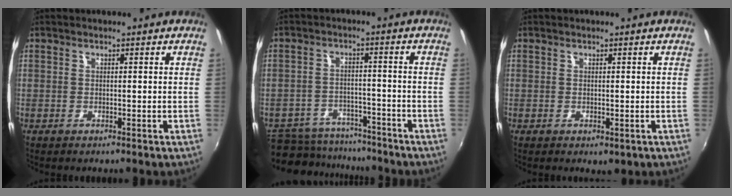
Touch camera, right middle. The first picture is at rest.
{"total": 12.6, "force": [-10.2, 6.6, 3.5], "torque": [-0.094, 0.017, -0.136]}
{"total": 1.0, "force": [0.0, 0.7, 0.7], "torque": [-0.010, -0.004, 0.001]}